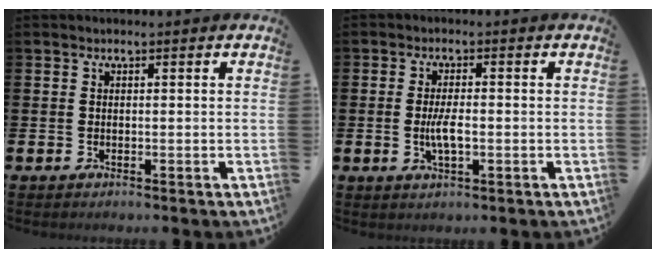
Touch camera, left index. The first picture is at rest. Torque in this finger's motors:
{"motor_torque": [0.61, -0.46, 0.20, 0.09]}